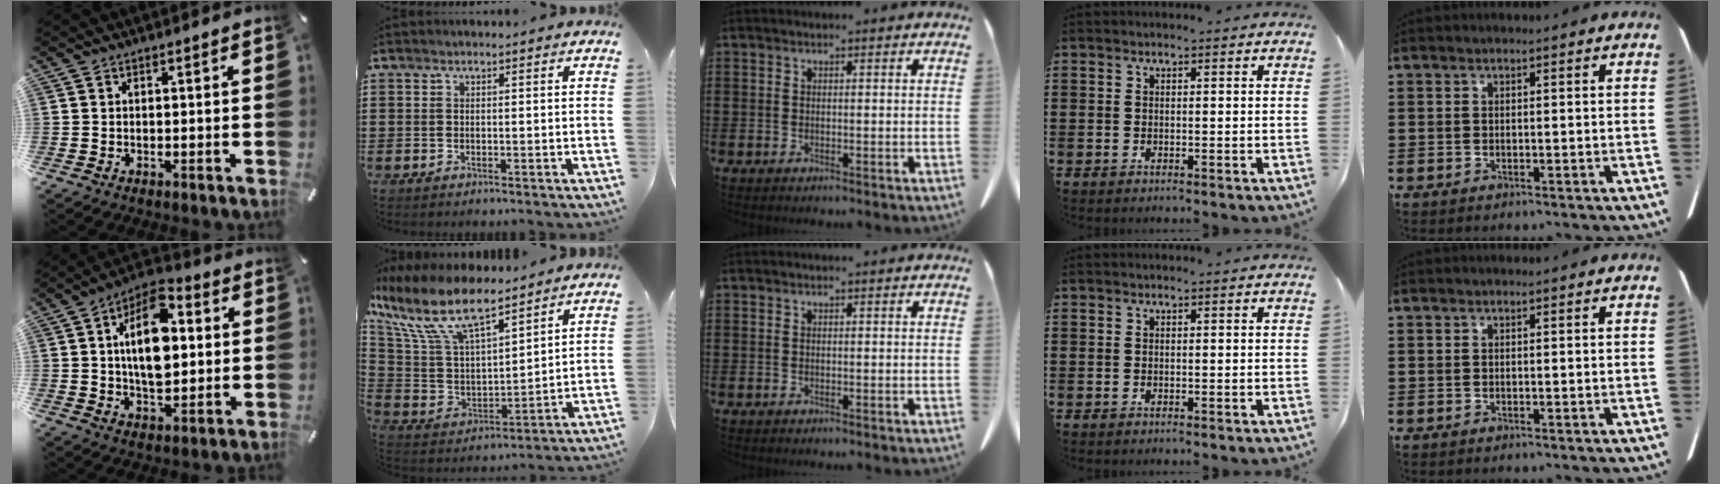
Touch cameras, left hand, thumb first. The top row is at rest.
{"thumb": {"total": 15.1, "force": [2.8, 9.1, 11.8], "torque": [-0.210, -0.001, 0.041]}, "index": {"total": 12.3, "force": [8.7, 3.9, 7.9], "torque": [-0.195, -0.040, 0.148]}}